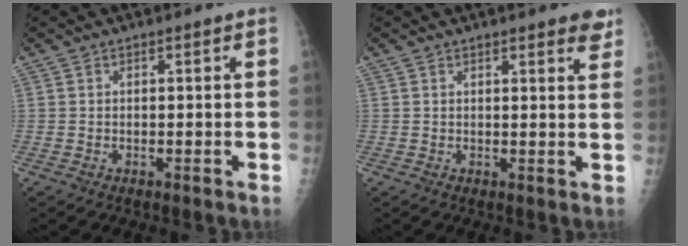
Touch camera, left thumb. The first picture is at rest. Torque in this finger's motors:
{"motor_torque": [-0.05, 0.12, -0.18, -0.02, 0.06]}